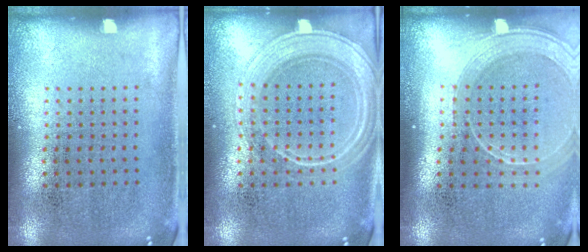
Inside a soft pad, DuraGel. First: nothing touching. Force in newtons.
{"total": 3.4, "press": 3.3, "slide": 0.6}
{"total": 2.0, "press": 1.8, "slide": 0.8}